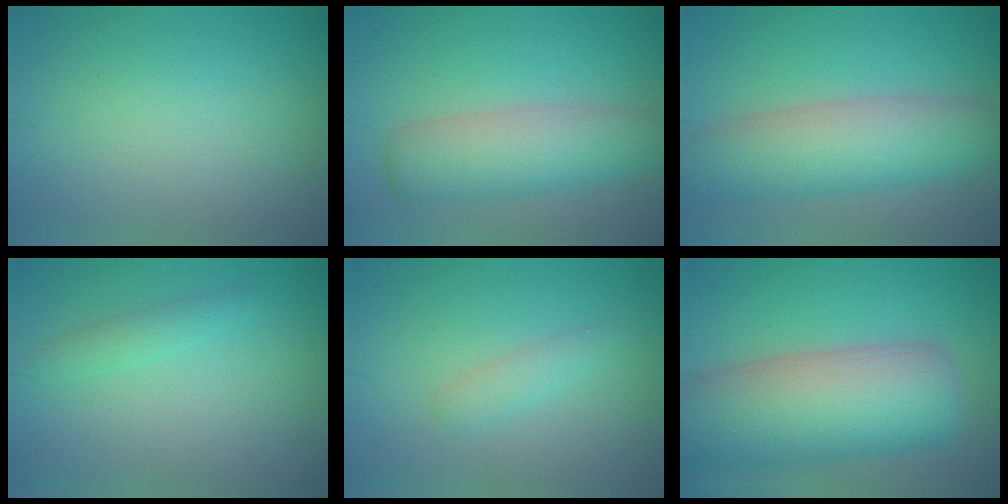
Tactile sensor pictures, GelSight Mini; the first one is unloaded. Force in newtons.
{"total": 5.8, "press": 5.8, "slide": 0.2}
{"total": 7.6, "press": 7.6, "slide": 0.5}
{"total": 1.3, "press": 1.3, "slide": 0.1}
{"total": 1.5, "press": 1.5, "slide": 0.1}
{"total": 12.7, "press": 12.7, "slide": 1.0}